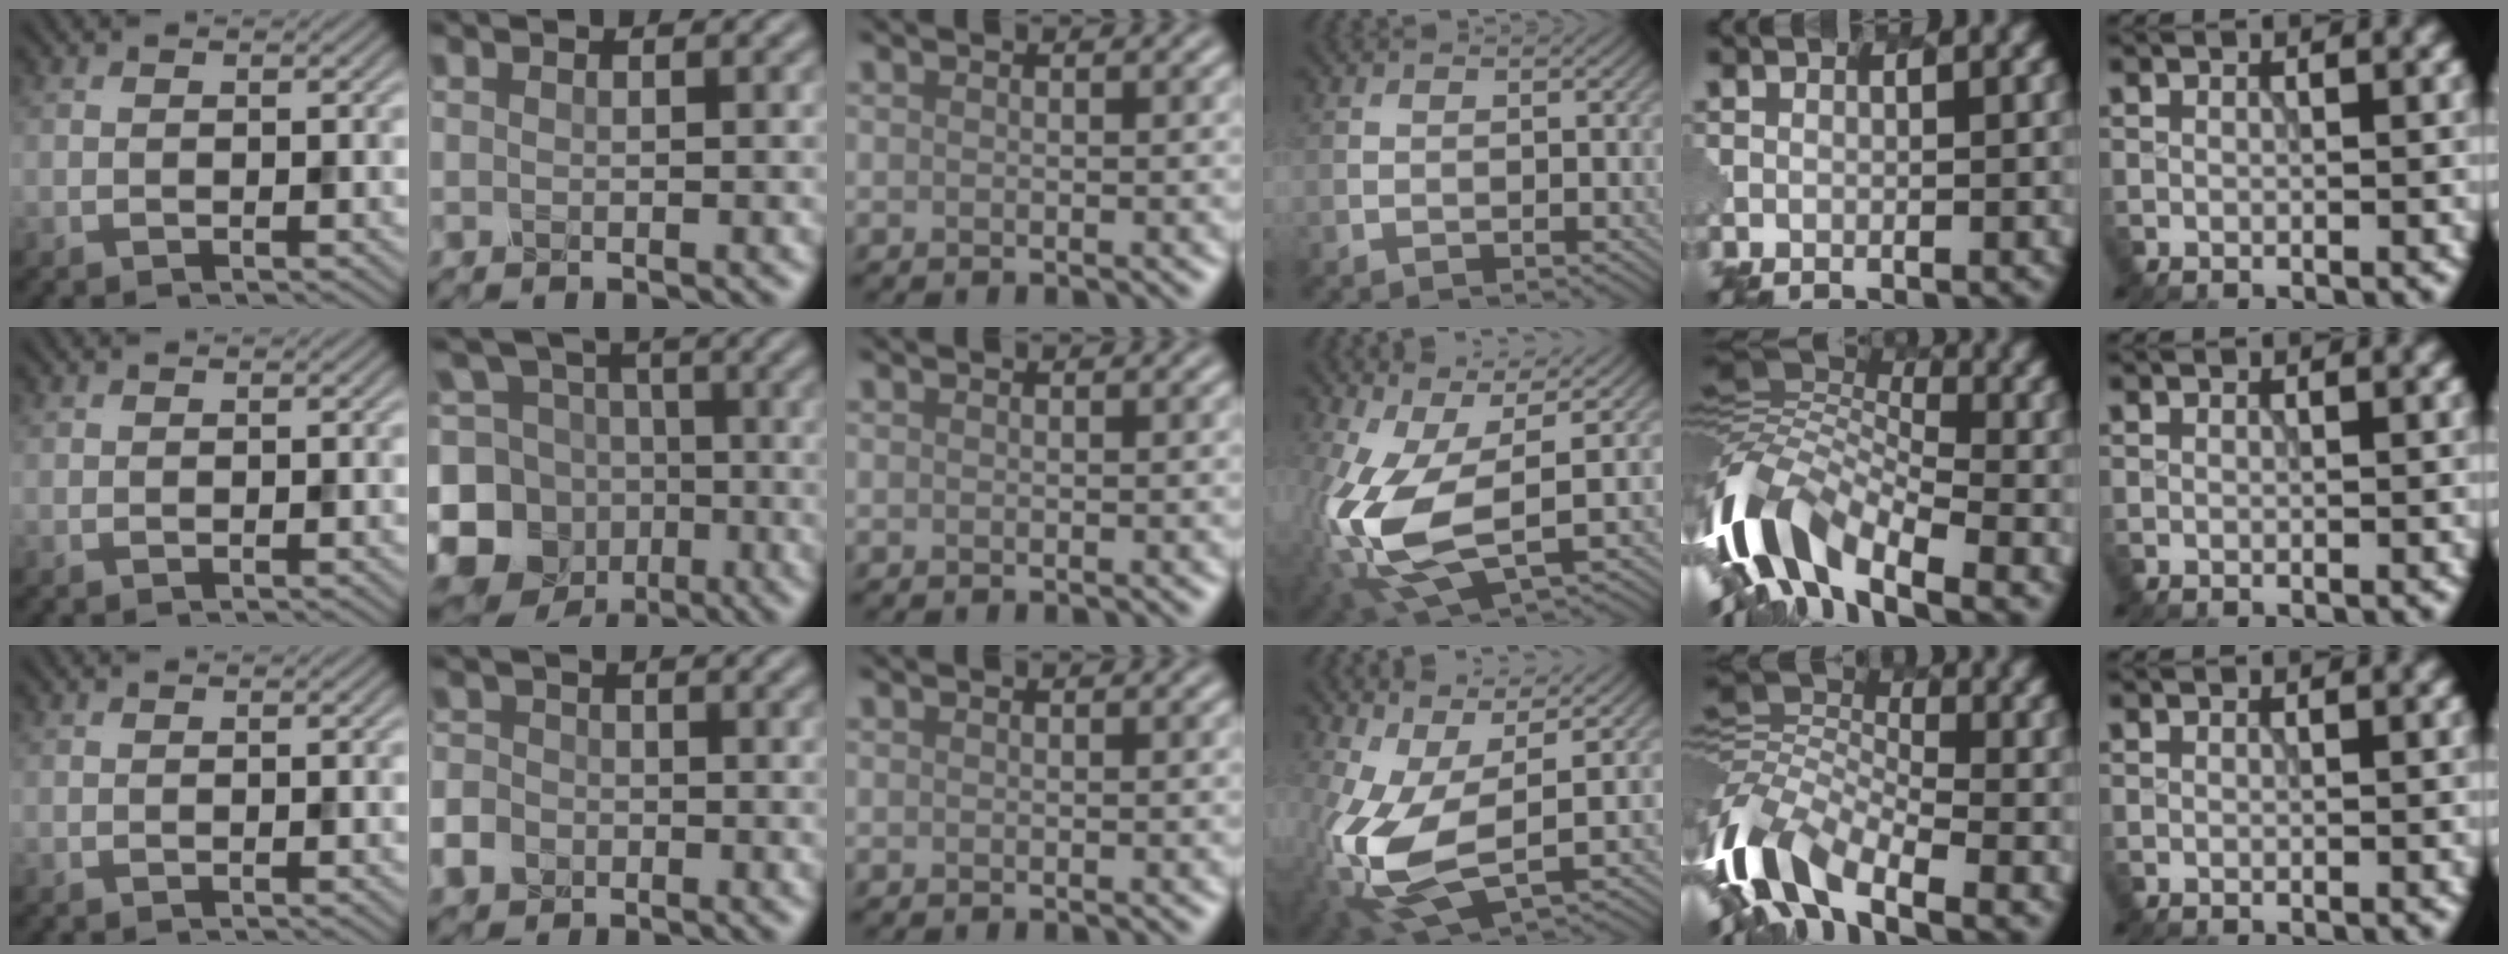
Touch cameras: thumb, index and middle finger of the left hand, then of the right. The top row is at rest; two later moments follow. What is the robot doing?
{"motion": "extract", "object": "pen bag"}